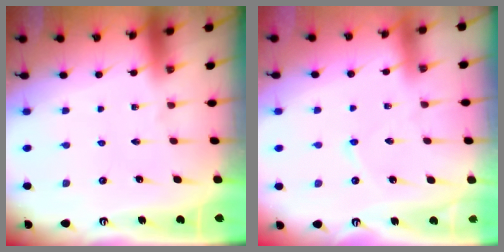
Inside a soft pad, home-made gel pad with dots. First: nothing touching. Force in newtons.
{"total": 2.9, "press": 2.9, "slide": 0.3}